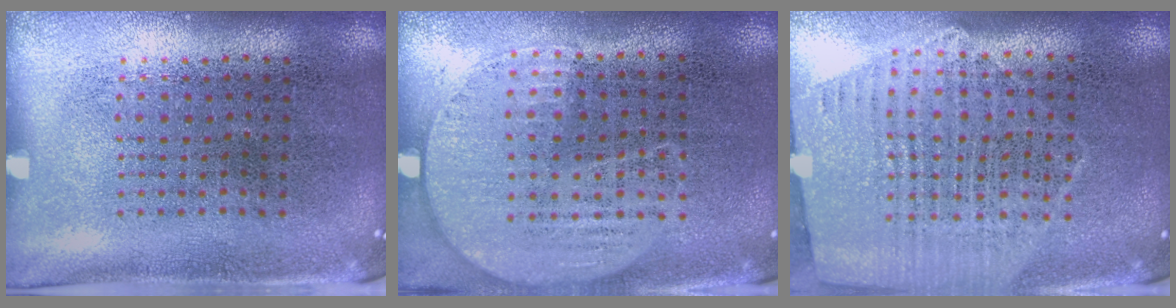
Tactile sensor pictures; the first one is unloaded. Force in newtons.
{"total": 0.8, "press": 0.6, "slide": 0.5}
{"total": 1.2, "press": 1.2, "slide": 0.3}